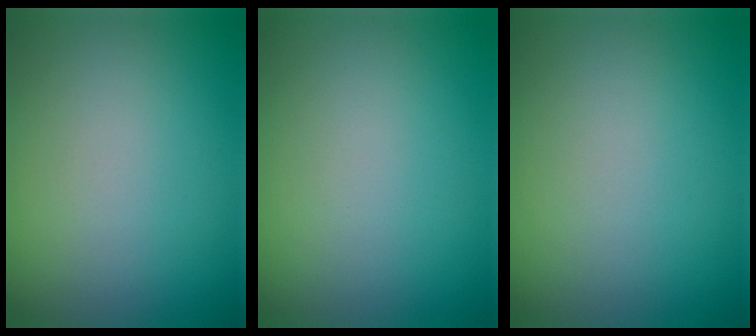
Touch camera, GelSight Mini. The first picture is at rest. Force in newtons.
{"total": 0.0}
{"total": 0.0}